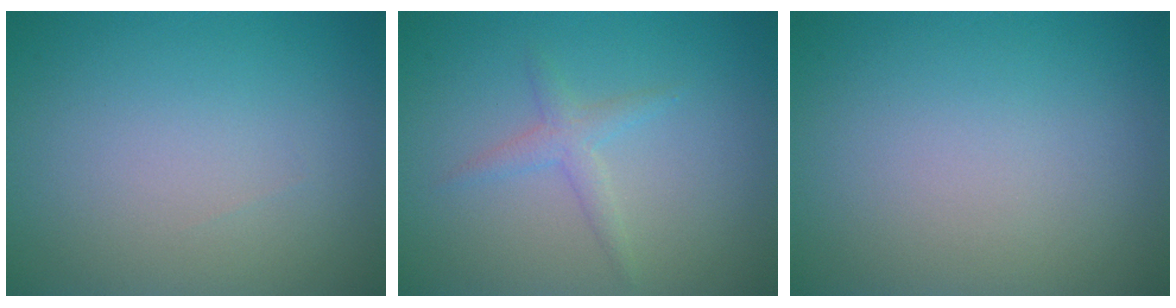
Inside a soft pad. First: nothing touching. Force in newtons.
{"total": 1.6, "press": 1.6, "slide": 0.1}
{"total": 0.0}